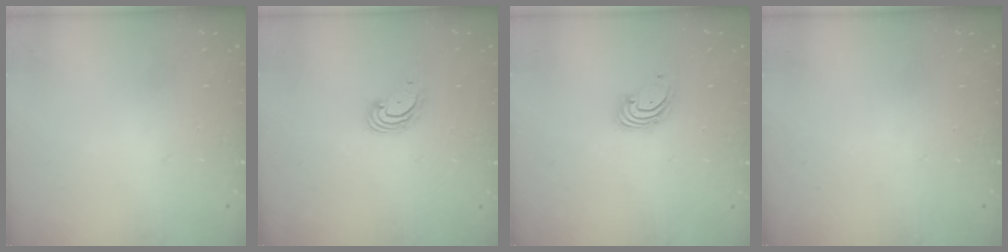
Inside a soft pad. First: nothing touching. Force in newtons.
{"total": 3.5, "press": 3.5, "slide": 0.4}
{"total": 1.8, "press": 1.8, "slide": 0.2}
{"total": 0.0}